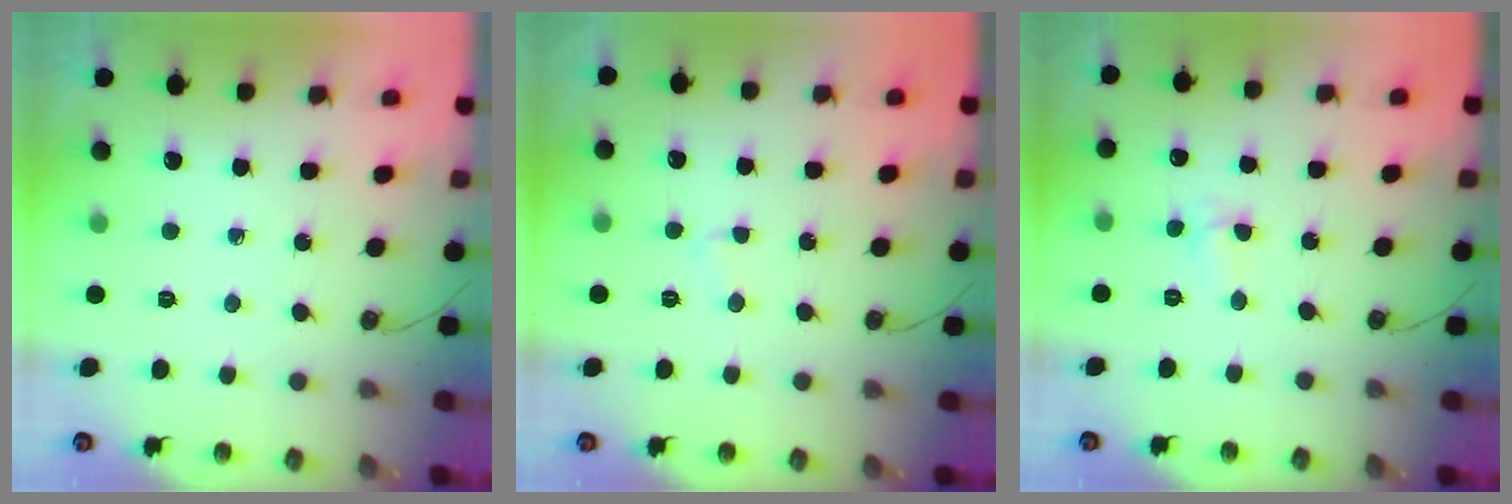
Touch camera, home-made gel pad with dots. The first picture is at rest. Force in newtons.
{"total": 2.3, "press": 2.3, "slide": 0.3}
{"total": 3.2, "press": 3.2, "slide": 0.4}